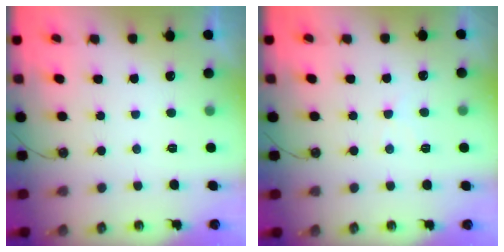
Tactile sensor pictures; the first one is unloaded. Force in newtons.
{"total": 6.5, "press": 6.5, "slide": 1.0}